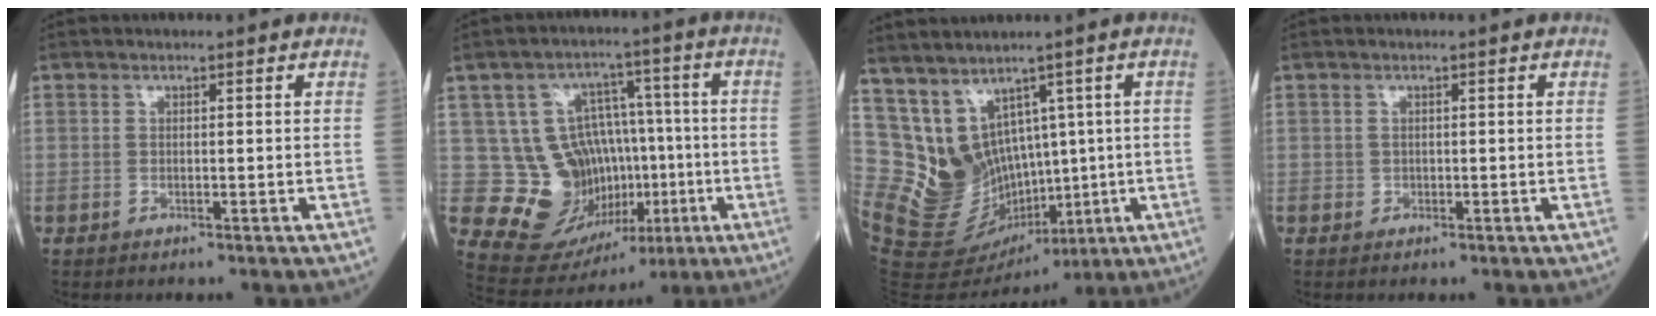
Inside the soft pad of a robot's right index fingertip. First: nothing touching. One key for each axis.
{"total": 12.9, "fx": -1.4, "fy": 10.7, "fz": 7.0, "tx": -0.115, "ty": 0.040, "tz": 0.008}
{"total": 12.6, "fx": 3.0, "fy": 10.4, "fz": 6.5, "tx": -0.138, "ty": 0.044, "tz": 0.106}
{"total": 0.0}